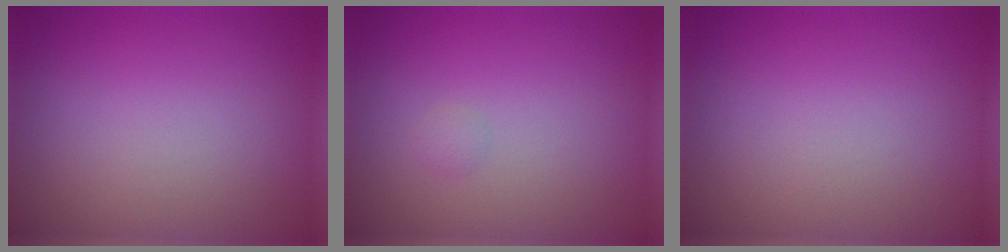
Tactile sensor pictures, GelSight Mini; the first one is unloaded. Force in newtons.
{"total": 0.5, "press": 0.5, "slide": 0.0}
{"total": 0.0}